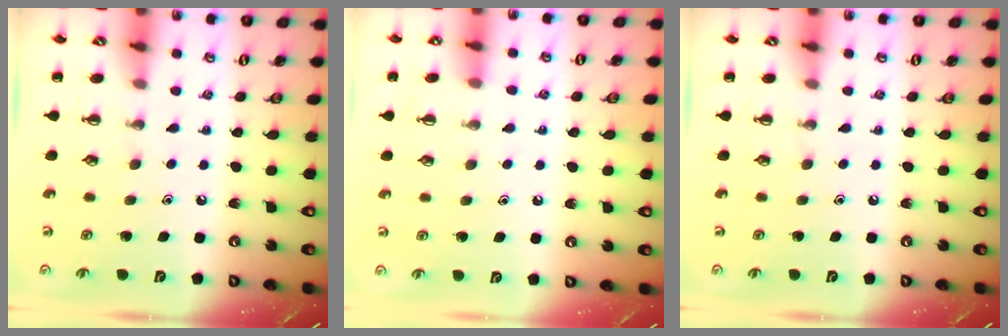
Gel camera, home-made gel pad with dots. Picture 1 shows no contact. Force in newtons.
{"total": 5.4, "press": 5.1, "slide": 1.6}
{"total": 0.0}